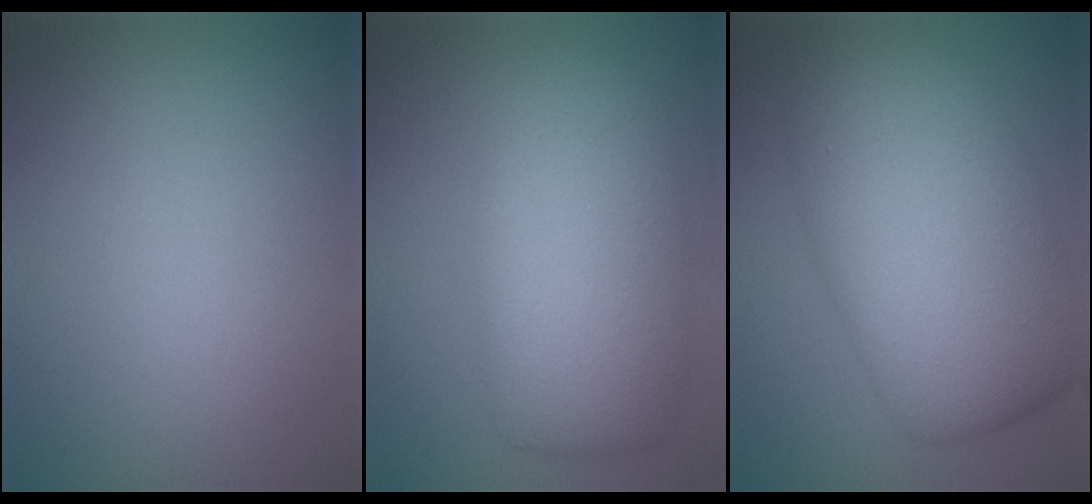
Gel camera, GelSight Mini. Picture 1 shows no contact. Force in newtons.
{"total": 8.1, "press": 8.1, "slide": 0.8}
{"total": 11.7, "press": 11.7, "slide": 0.4}